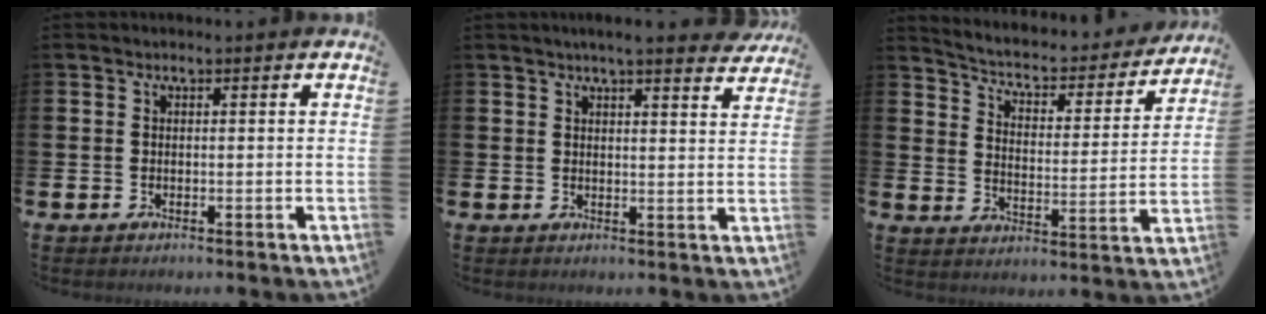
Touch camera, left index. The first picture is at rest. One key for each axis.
{"total": 4.6, "fx": 4.4, "fy": -0.2, "fz": 1.5, "tx": -0.024, "ty": -0.022, "tz": 0.075}
{"total": 4.8, "fx": 4.3, "fy": 1.5, "fz": 1.5, "tx": -0.048, "ty": -0.039, "tz": 0.062}